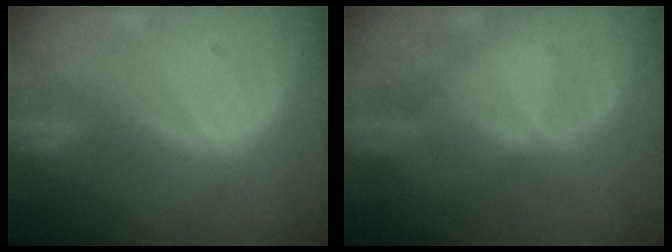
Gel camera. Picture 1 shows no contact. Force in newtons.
{"total": 0.7, "press": 0.5, "slide": 0.5}